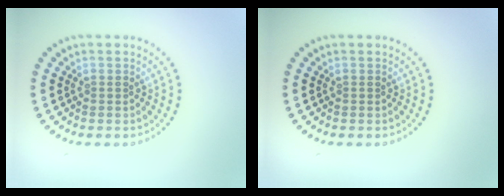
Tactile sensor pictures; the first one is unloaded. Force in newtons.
{"total": 0.0}